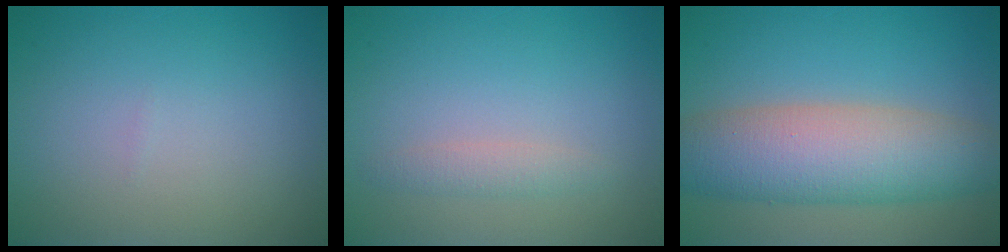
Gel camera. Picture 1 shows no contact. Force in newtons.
{"total": 1.4, "press": 1.4, "slide": 0.1}
{"total": 8.6, "press": 8.6, "slide": 0.2}